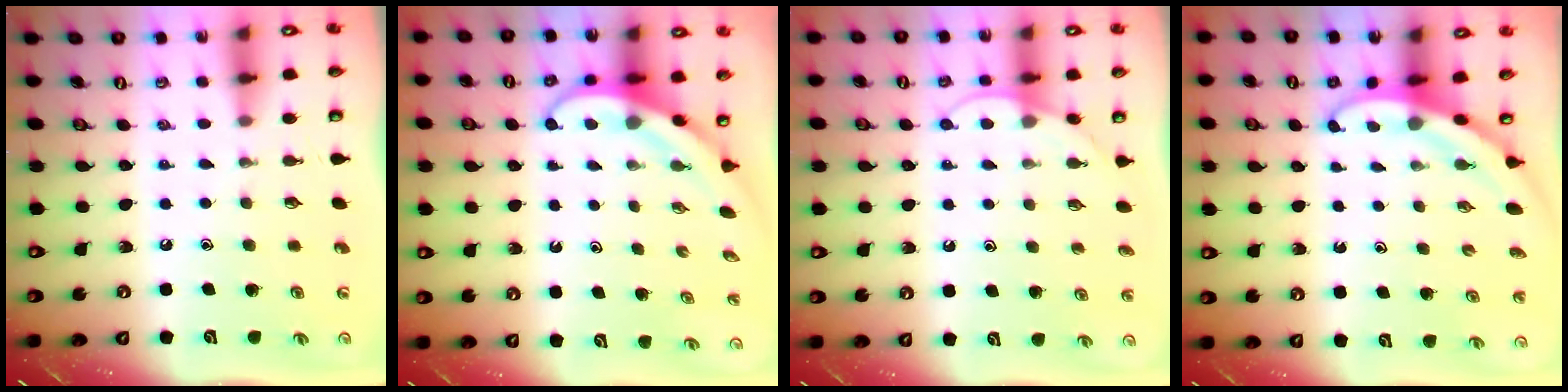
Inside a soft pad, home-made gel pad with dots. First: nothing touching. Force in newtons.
{"total": 3.9, "press": 3.9, "slide": 0.3}
{"total": 6.2, "press": 6.2, "slide": 0.5}
{"total": 3.1, "press": 3.1, "slide": 0.1}